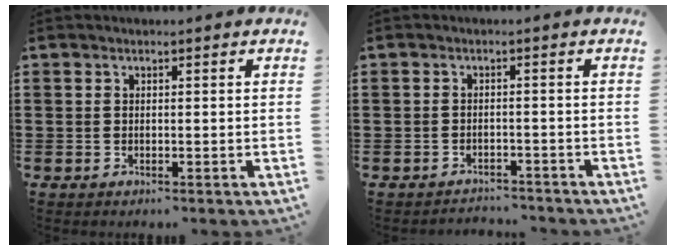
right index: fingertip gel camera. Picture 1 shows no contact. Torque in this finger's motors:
{"motor_torque": [-1.21, 0.93, -1.05, -0.21]}